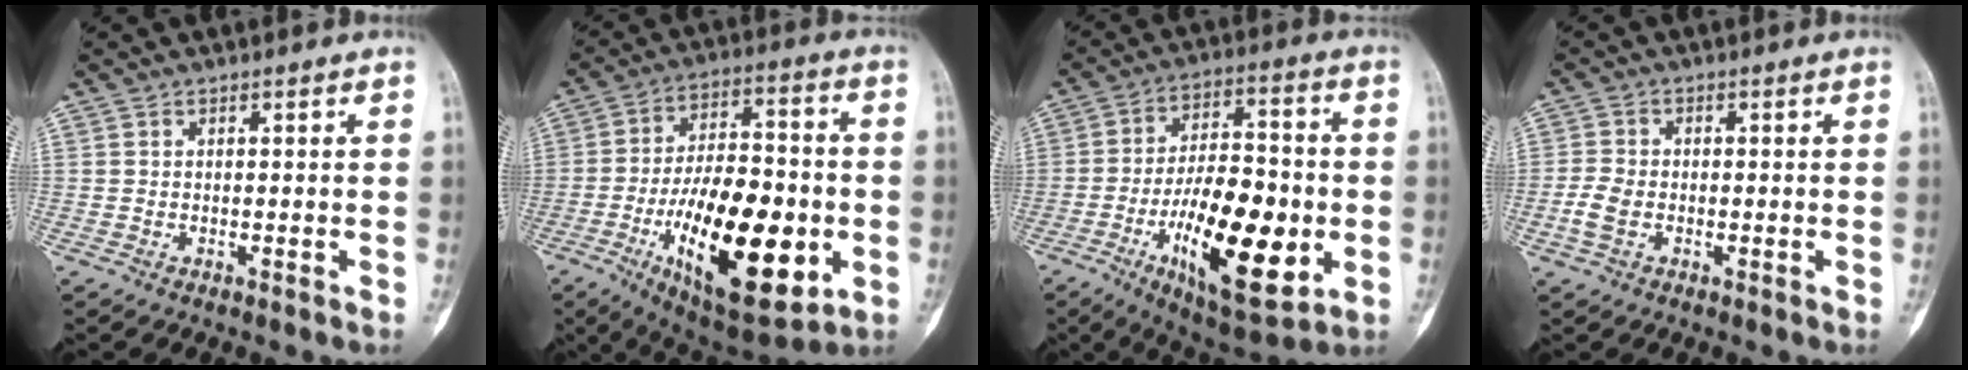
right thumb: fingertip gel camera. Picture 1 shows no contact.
{"total": 25.7, "force": [-6.9, 11.2, 22.0], "torque": [-0.359, 0.010, -0.094]}
{"total": 22.0, "force": [-5.6, 9.1, 19.2], "torque": [-0.291, 0.013, -0.081]}
{"total": 4.2, "force": [-1.3, 2.9, 2.8], "torque": [-0.067, 0.011, -0.026]}